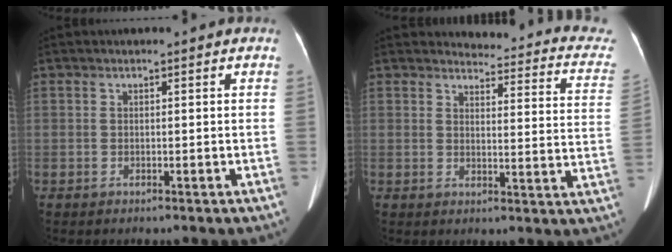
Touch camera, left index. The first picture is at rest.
{"total": 16.1, "force": [15.3, 3.3, 3.6], "torque": [-0.004, -0.075, 0.129]}